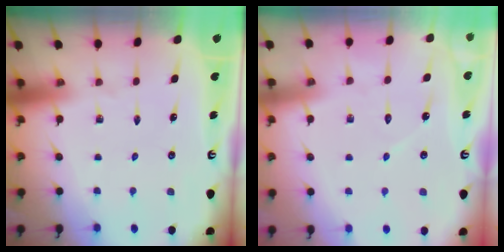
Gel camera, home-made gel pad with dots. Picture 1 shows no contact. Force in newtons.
{"total": 4.5, "press": 4.4, "slide": 0.4}